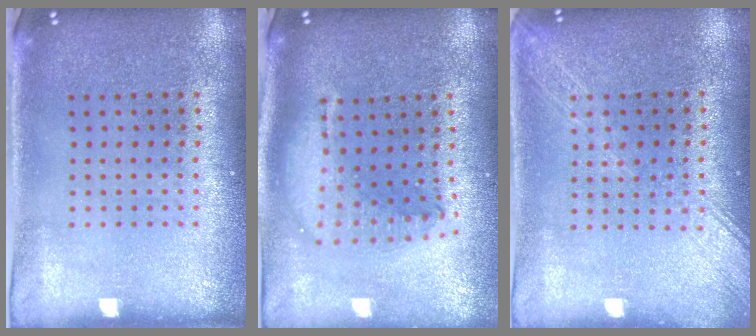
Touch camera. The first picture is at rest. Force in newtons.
{"total": 2.1, "press": 1.6, "slide": 1.3}
{"total": 1.8, "press": 1.7, "slide": 0.2}